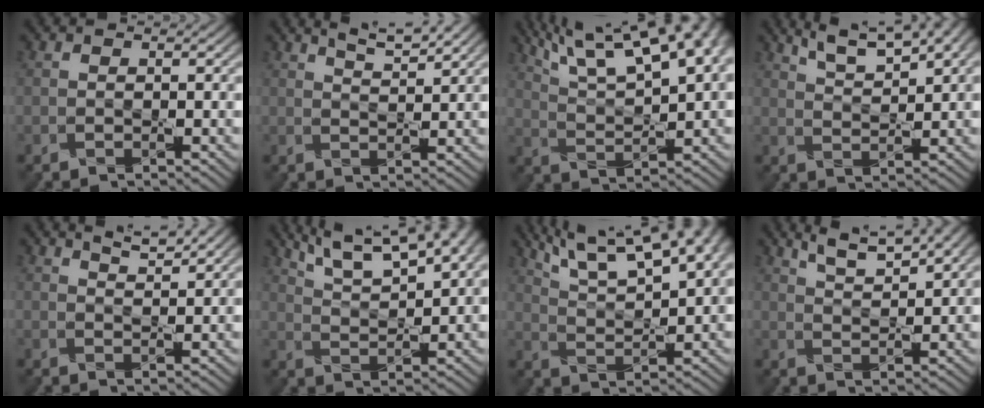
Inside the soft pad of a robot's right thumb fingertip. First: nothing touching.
{"total": 4.5, "force": [3.4, 0.6, 2.8], "torque": [-0.046, 0.004, 0.061]}
{"total": 16.9, "force": [10.2, 5.1, 12.4], "torque": [-0.223, 0.035, 0.152]}
{"total": 8.3, "force": [5.7, 2.0, 5.6], "torque": [-0.112, 0.011, 0.100]}
{"total": 3.2, "force": [2.5, 0.5, 2.0], "torque": [-0.032, 0.002, 0.048]}
{"total": 12.3, "force": [8.1, 3.5, 8.6], "torque": [-0.164, 0.025, 0.122]}
{"total": 15.4, "force": [9.8, 4.5, 11.0], "torque": [-0.200, 0.035, 0.145]}
{"total": 6.6, "force": [4.7, 1.3, 4.4], "torque": [-0.096, 0.011, 0.092]}